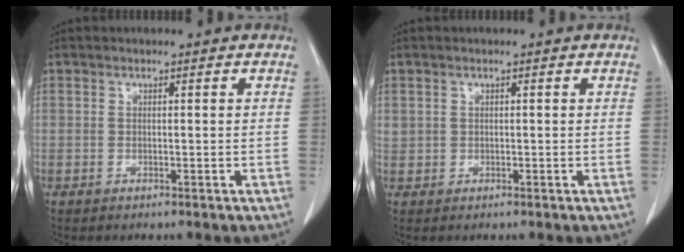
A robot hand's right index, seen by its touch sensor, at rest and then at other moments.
{"total": 1.2, "force": [0.5, 1.1, 0.3], "torque": [-0.005, 0.012, 0.012]}